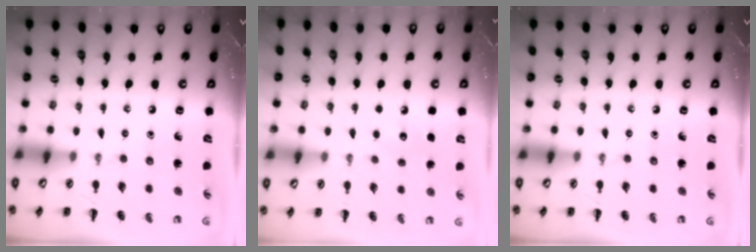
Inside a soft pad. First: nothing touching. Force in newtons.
{"total": 6.0, "press": 5.8, "slide": 1.5}
{"total": 0.0}